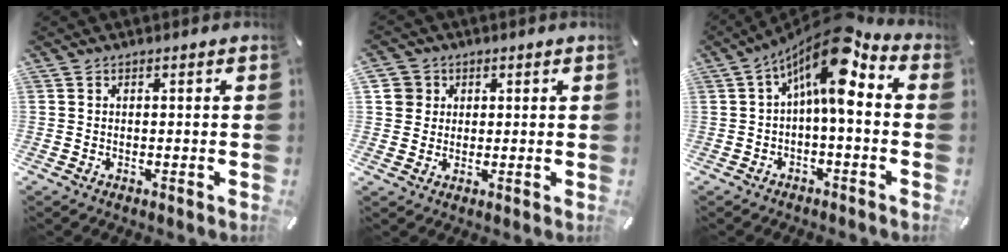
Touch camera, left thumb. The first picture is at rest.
{"total": 4.7, "force": [1.4, 4.5, 0.3], "torque": [-0.004, 0.004, 0.025]}
{"total": 12.1, "force": [3.8, 4.2, 10.7], "torque": [-0.192, -0.026, 0.059]}